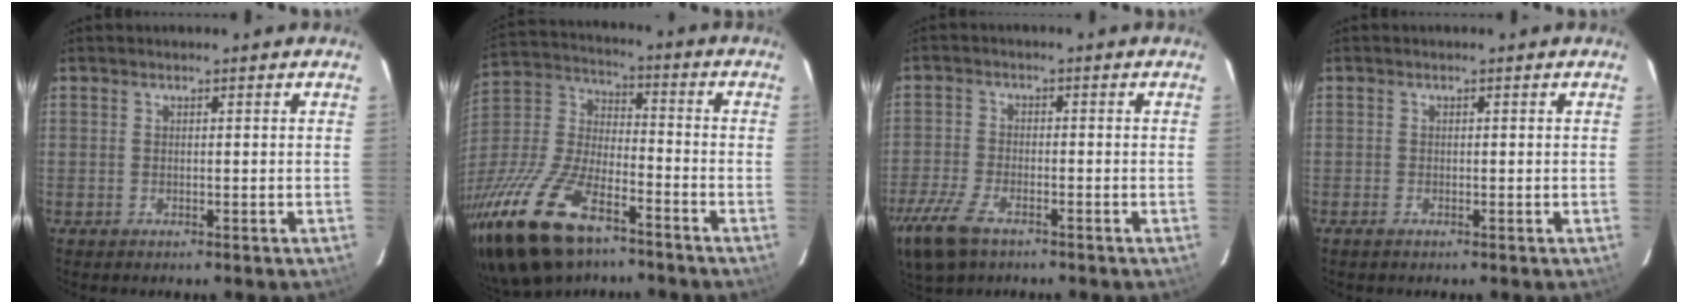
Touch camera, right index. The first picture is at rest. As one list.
[{"total": 26.6, "force": [-17.2, 11.3, 16.8], "torque": [-0.367, -0.028, -0.307]}, {"total": 11.2, "force": [-7.2, 5.2, 6.8], "torque": [-0.179, -0.028, -0.142]}, {"total": 0.8, "force": [-0.6, 0.4, 0.4], "torque": [-0.009, -0.003, -0.013]}]